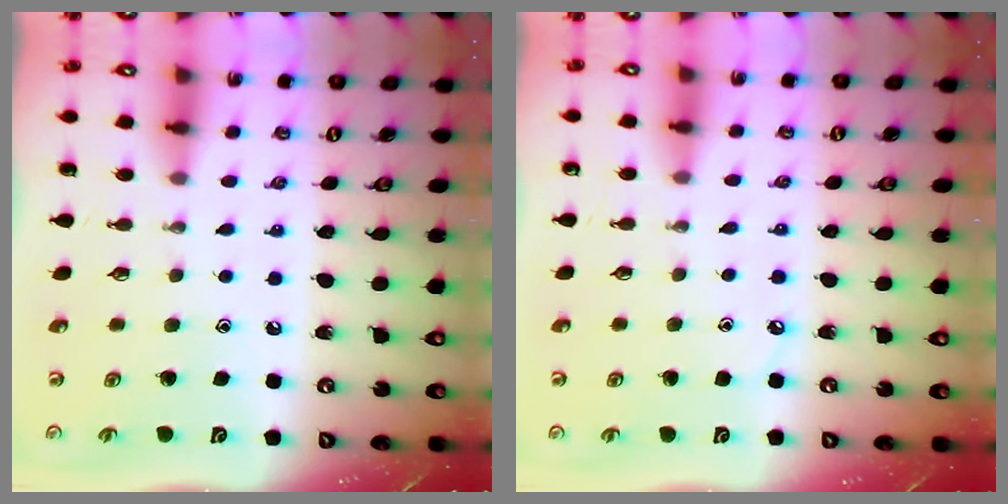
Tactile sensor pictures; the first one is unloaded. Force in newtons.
{"total": 2.8, "press": 2.7, "slide": 0.4}